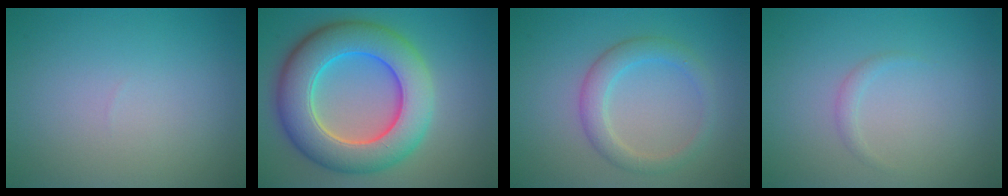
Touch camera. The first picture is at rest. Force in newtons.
{"total": 10.1, "press": 10.1, "slide": 0.8}
{"total": 2.8, "press": 2.8, "slide": 0.1}
{"total": 0.8, "press": 0.8, "slide": 0.0}